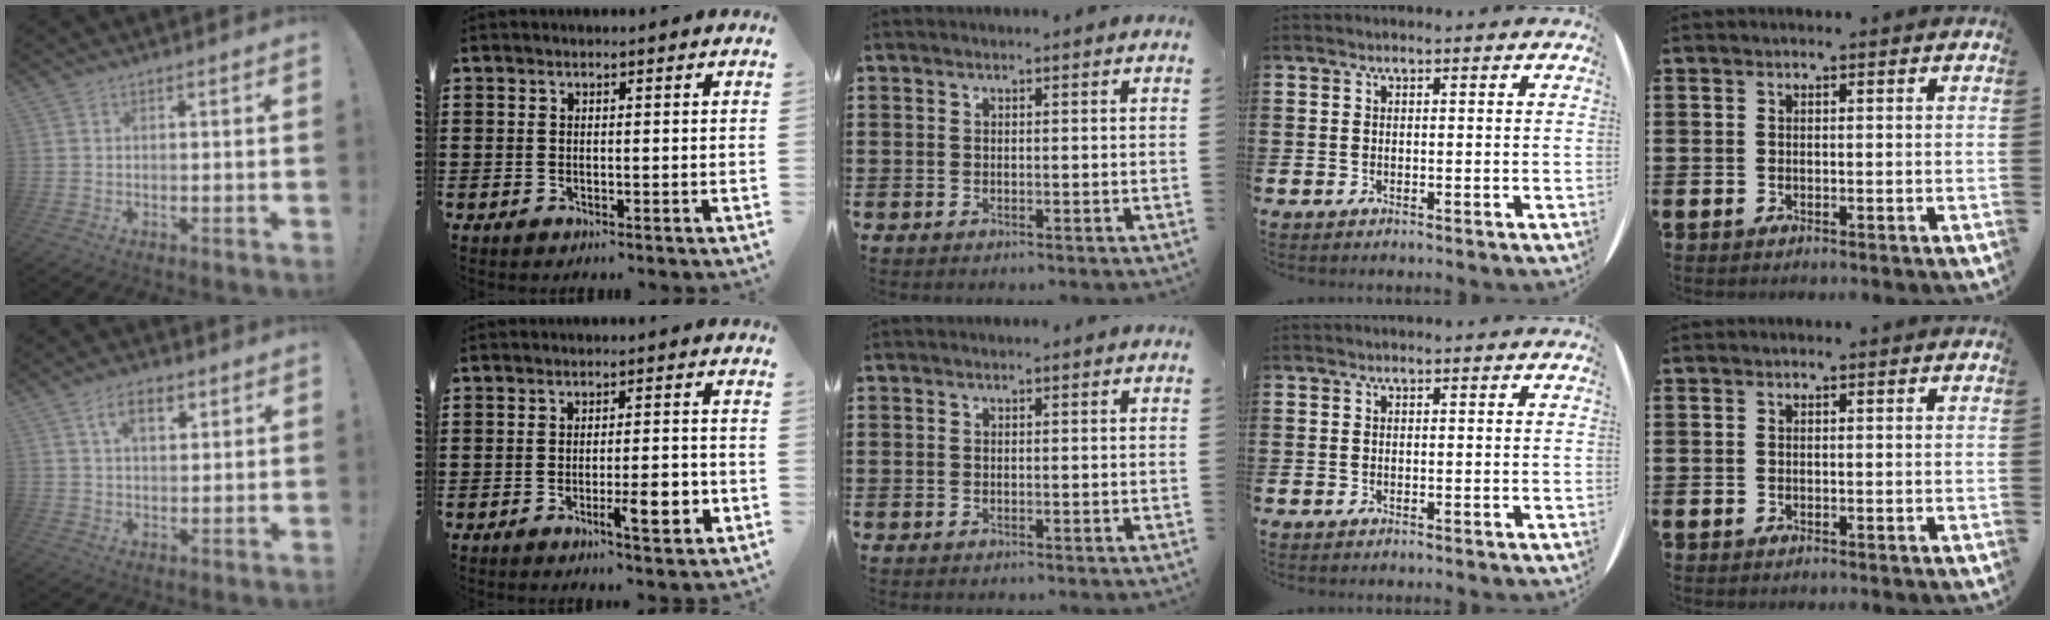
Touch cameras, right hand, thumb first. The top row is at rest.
{"thumb": {"total": 7.2, "force": [3.1, 3.9, 5.2], "torque": [-0.079, 0.002, 0.053]}, "index": {"total": 6.7, "force": [-2.5, 1.6, 6.0], "torque": [-0.083, -0.006, -0.036]}}